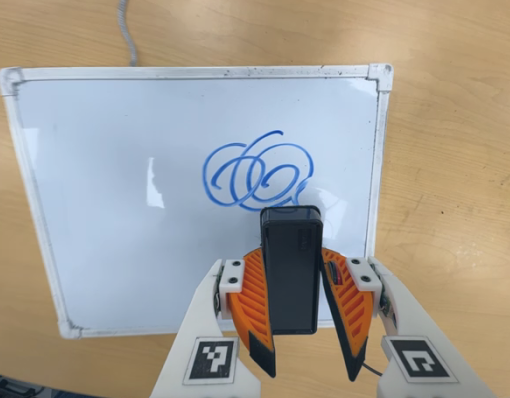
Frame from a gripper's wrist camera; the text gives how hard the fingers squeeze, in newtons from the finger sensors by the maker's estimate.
{"total": 6.7, "left": 6.3, "right": 7.0}